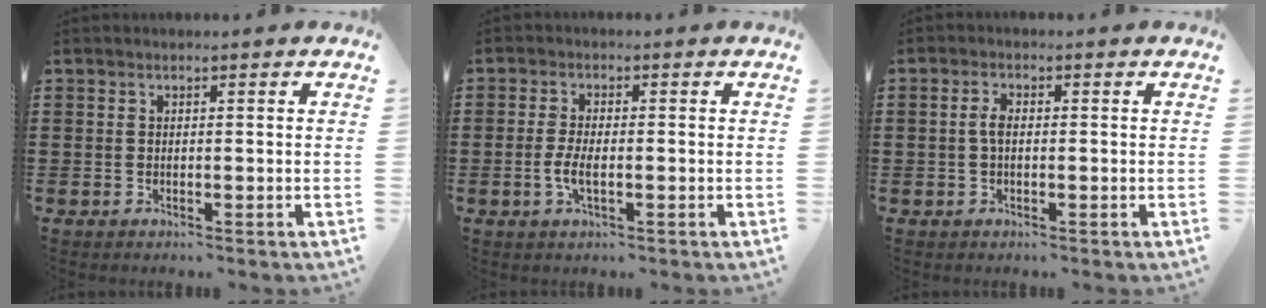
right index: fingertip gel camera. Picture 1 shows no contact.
{"total": 3.7, "force": [-0.9, 1.1, 3.4], "torque": [-0.073, -0.004, -0.019]}
{"total": 2.4, "force": [-0.1, 1.1, 2.1], "torque": [-0.049, -0.002, -0.005]}